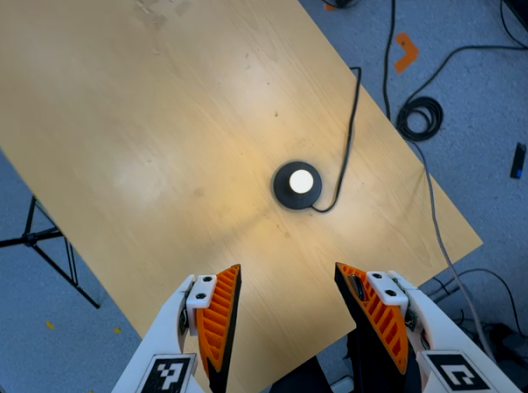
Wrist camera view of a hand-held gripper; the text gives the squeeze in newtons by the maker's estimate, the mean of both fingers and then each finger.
{"total": 0.0}